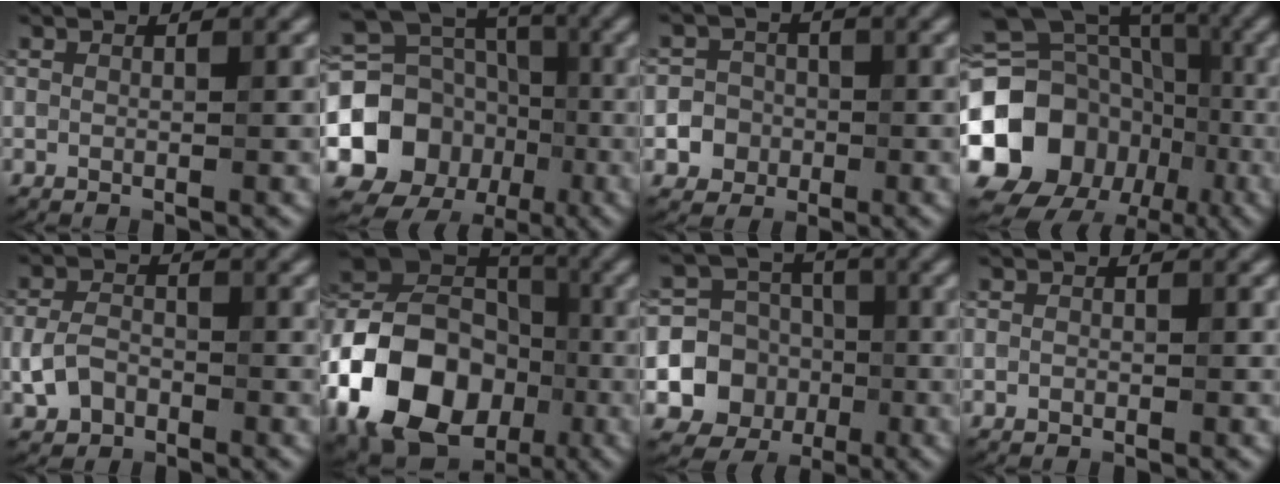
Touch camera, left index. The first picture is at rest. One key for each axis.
{"total": 10.9, "fx": -2.2, "fy": 9.3, "fz": 5.1, "tx": -0.112, "ty": 0.000, "tz": -0.044}
{"total": 4.9, "fx": -1.6, "fy": 4.6, "fz": 0.8, "tx": 0.008, "ty": 0.010, "tz": -0.043}
{"total": 21.6, "fx": -5.7, "fy": 19.0, "fz": 8.7, "tx": -0.180, "ty": -0.013, "tz": -0.122}
{"total": 3.1, "fx": -1.3, "fy": 2.2, "fz": 1.8, "tx": -0.040, "ty": 0.008, "tz": -0.027}
{"total": 15.9, "fx": -5.1, "fy": 12.0, "fz": 9.1, "tx": -0.193, "ty": 0.016, "tz": -0.099}
{"total": 7.3, "fx": -1.8, "fy": 6.6, "fz": 2.7, "tx": -0.044, "ty": -0.004, "tz": -0.053}
{"total": 0.6, "fx": -0.2, "fy": 0.5, "fz": 0.3, "tx": 0.007, "ty": 0.003, "tz": -0.009}